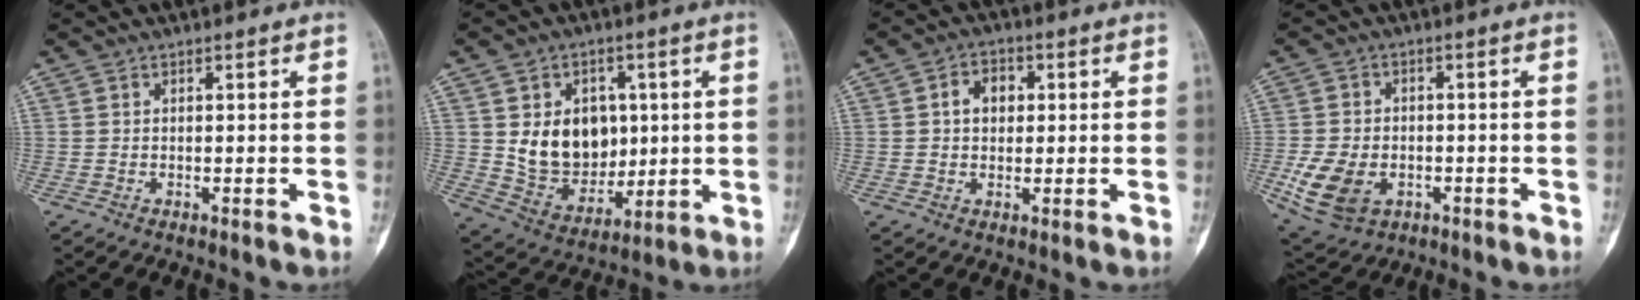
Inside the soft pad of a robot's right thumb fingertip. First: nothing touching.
{"total": 14.1, "force": [2.1, 11.0, 8.6], "torque": [-0.089, -0.015, 0.057]}
{"total": 5.1, "force": [0.9, 3.8, 3.2], "torque": [-0.035, 0.010, 0.011]}
{"total": 10.3, "force": [-3.1, 7.3, 6.5], "torque": [-0.122, 0.007, -0.046]}